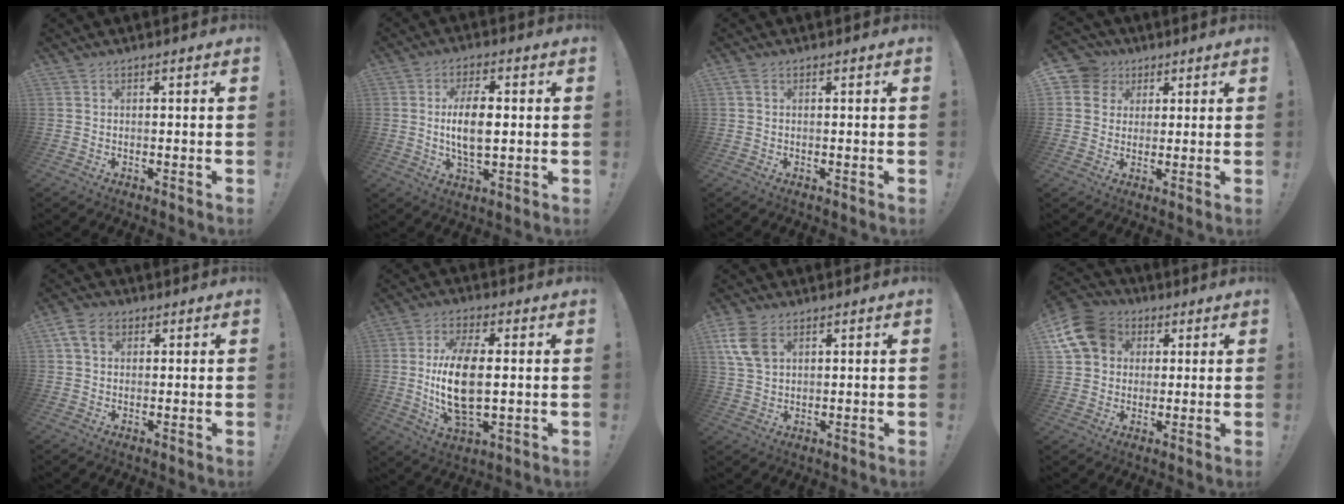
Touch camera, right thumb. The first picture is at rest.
{"total": 10.2, "force": [0.5, 4.6, 9.1], "torque": [-0.167, -0.006, 0.003]}
{"total": 1.0, "force": [0.3, 0.6, 0.8], "torque": [-0.019, 0.004, 0.005]}
{"total": 7.5, "force": [2.7, 6.8, 1.8], "torque": [-0.028, -0.007, 0.055]}
{"total": 6.9, "force": [2.7, 4.9, 4.0], "torque": [-0.076, 0.002, 0.052]}
{"total": 15.7, "force": [0.3, 7.4, 13.8], "torque": [-0.290, -0.007, -0.001]}
{"total": 8.8, "force": [3.8, 5.6, 5.7], "torque": [-0.114, -0.003, 0.074]}
{"total": 14.2, "force": [4.6, 11.4, 7.0], "torque": [-0.119, -0.012, 0.093]}